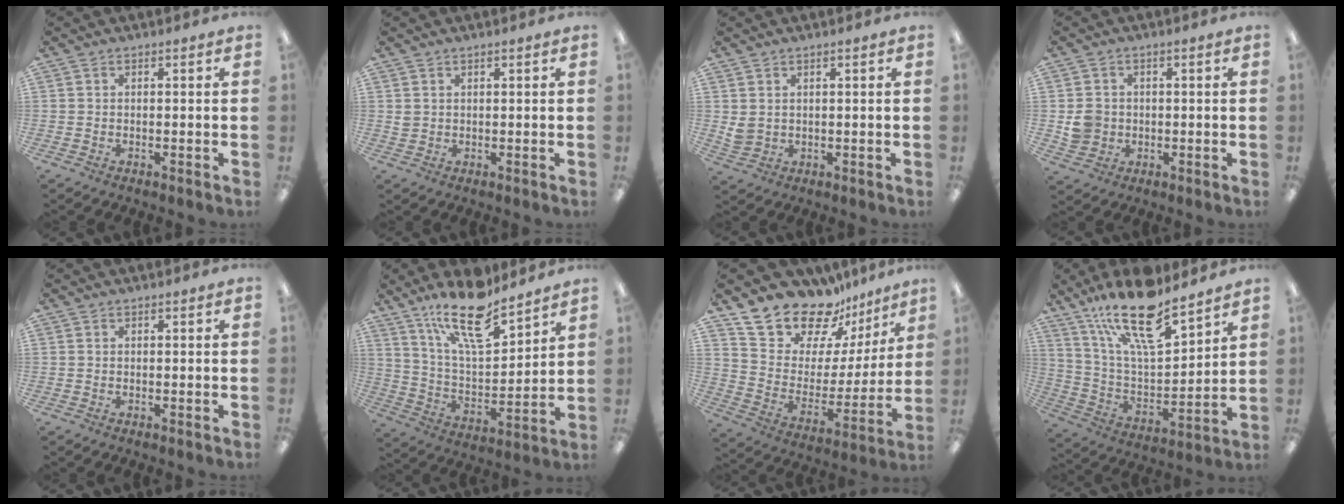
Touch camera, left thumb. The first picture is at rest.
{"total": 1.3, "force": [0.8, 1.0, 0.2], "torque": [-0.006, 0.002, 0.015]}
{"total": 2.9, "force": [1.4, 2.3, 1.1], "torque": [-0.016, -0.002, 0.028]}
{"total": 4.9, "force": [-0.1, 4.7, 1.3], "torque": [-0.015, 0.007, 0.001]}
{"total": 0.0}
{"total": 18.5, "force": [13.6, 6.1, 10.8], "torque": [-0.186, -0.082, 0.233]}
{"total": 19.4, "force": [16.3, 9.0, 5.4], "torque": [-0.107, -0.129, 0.294]}
{"total": 20.4, "force": [15.0, 6.4, 12.2], "torque": [-0.221, -0.091, 0.257]}